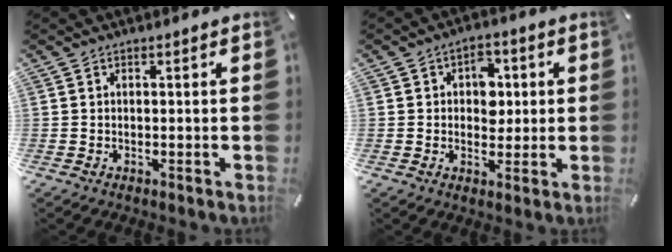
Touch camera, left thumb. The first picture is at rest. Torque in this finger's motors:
{"motor_torque": [0.78, 0.98, 0.53, -0.27, 0.15]}